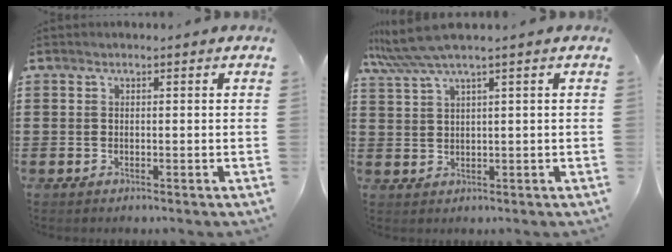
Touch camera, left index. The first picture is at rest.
{"total": 4.5, "force": [2.9, -0.2, 3.4], "torque": [-0.081, -0.005, 0.048]}